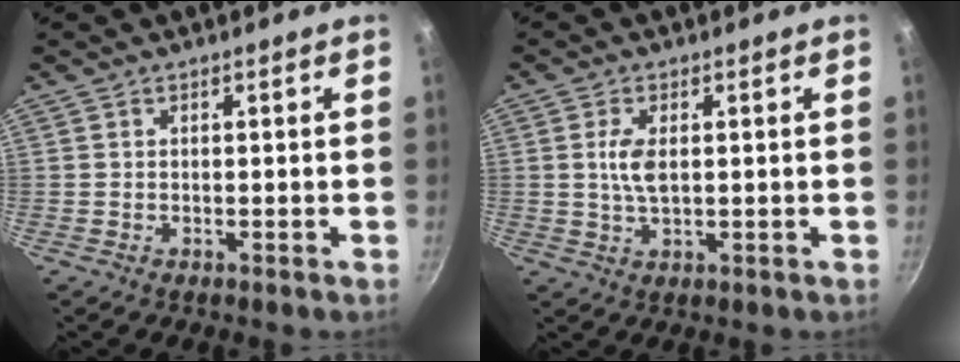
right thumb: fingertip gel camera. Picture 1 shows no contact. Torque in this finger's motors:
{"motor_torque": [0.36, 0.34, 0.51, 0.04, 0.03]}